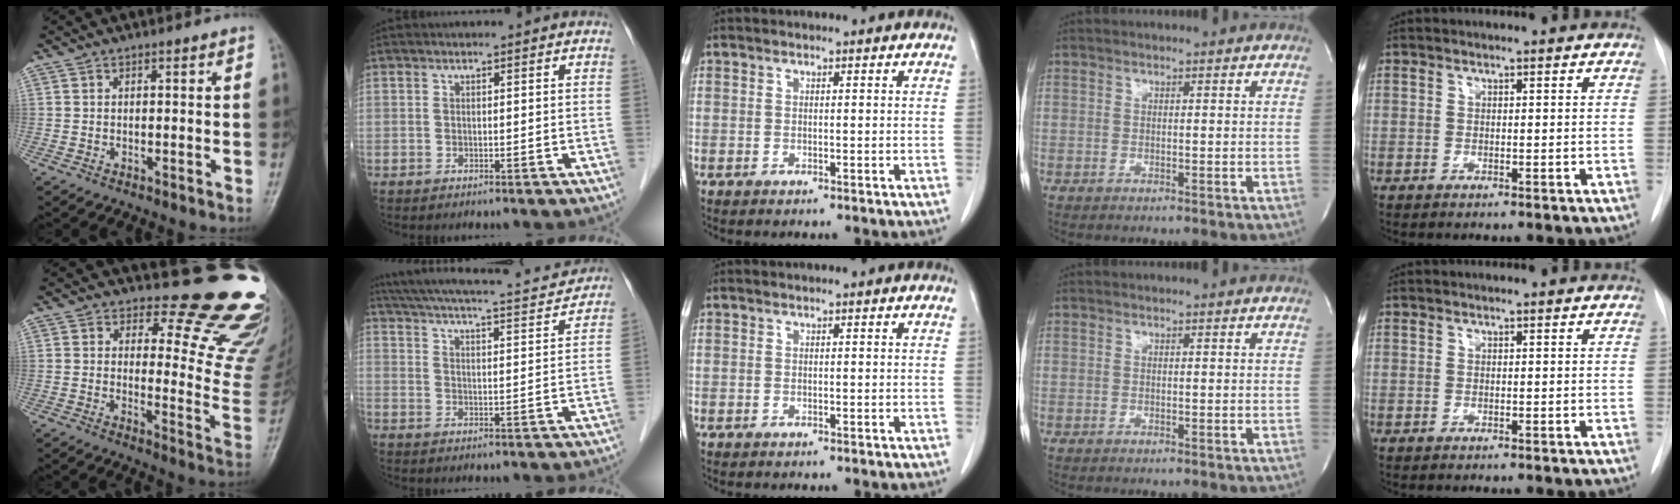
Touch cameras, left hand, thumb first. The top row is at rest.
{"thumb": {"total": 18.2, "force": [16.3, 5.9, 5.5], "torque": [-0.006, -0.167, 0.169]}, "index": {"total": 19.2, "force": [17.5, 2.0, 7.5], "torque": [-0.131, 0.014, 0.243]}}